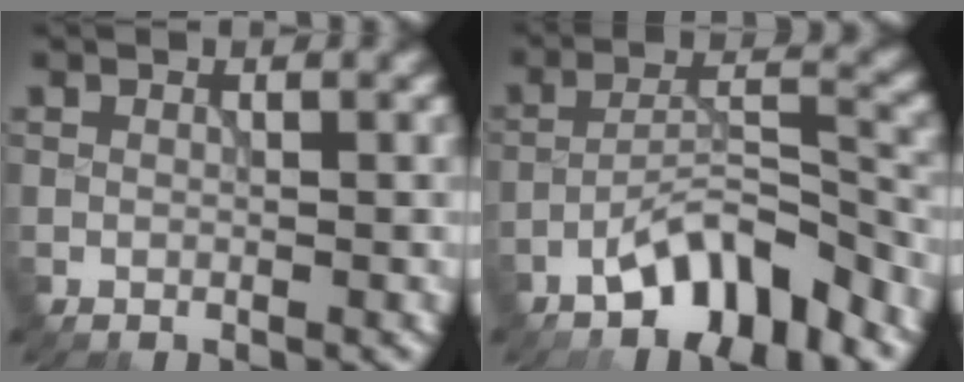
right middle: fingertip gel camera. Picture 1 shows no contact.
{"total": 6.1, "force": [-4.3, 1.6, 4.1], "torque": [-0.068, 0.008, -0.080]}